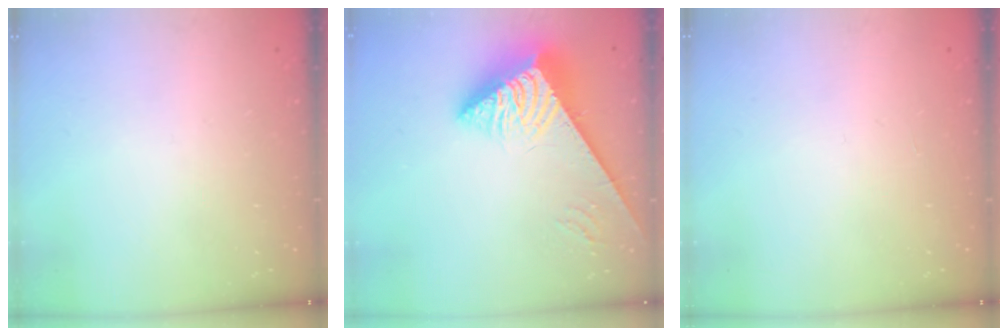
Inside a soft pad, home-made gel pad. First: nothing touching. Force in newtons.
{"total": 7.3, "press": 7.3, "slide": 0.1}
{"total": 0.0}